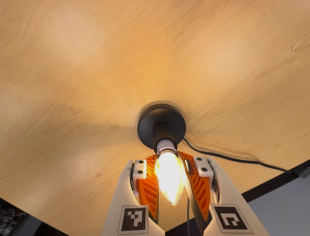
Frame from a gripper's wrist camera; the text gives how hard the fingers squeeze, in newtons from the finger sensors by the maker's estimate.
{"total": 26.4, "left": 25.2, "right": 27.6}